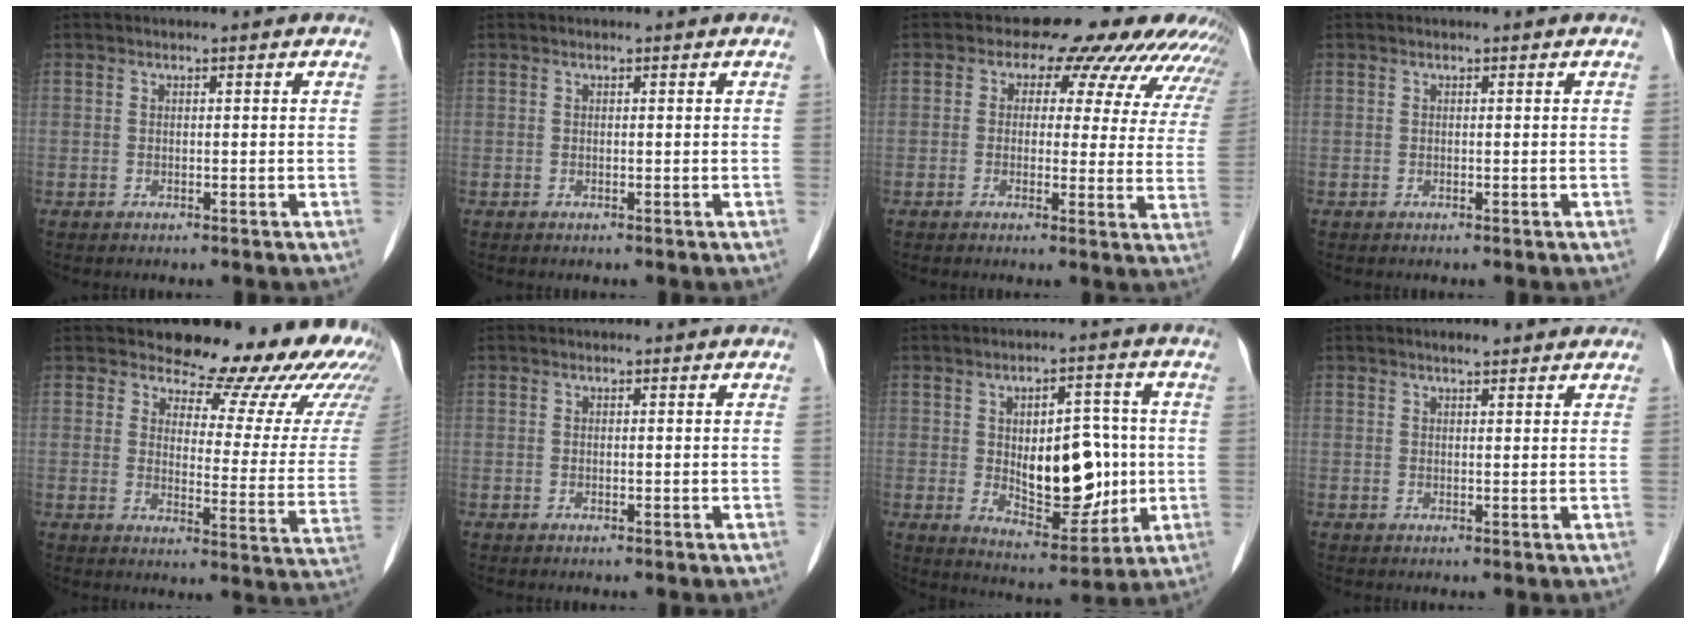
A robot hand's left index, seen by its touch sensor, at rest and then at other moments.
{"total": 0.0}
{"total": 14.3, "force": [10.5, 7.1, 6.5], "torque": [-0.046, 0.024, 0.095]}
{"total": 0.0}
{"total": 19.9, "force": [17.7, 4.7, 7.6], "torque": [-0.070, -0.086, 0.186]}
{"total": 0.0}
{"total": 11.5, "force": [-0.1, 5.6, 10.1], "torque": [-0.151, 0.003, 0.012]}
{"total": 3.0, "force": [2.5, 0.8, 1.6], "torque": [-0.020, 0.020, 0.034]}